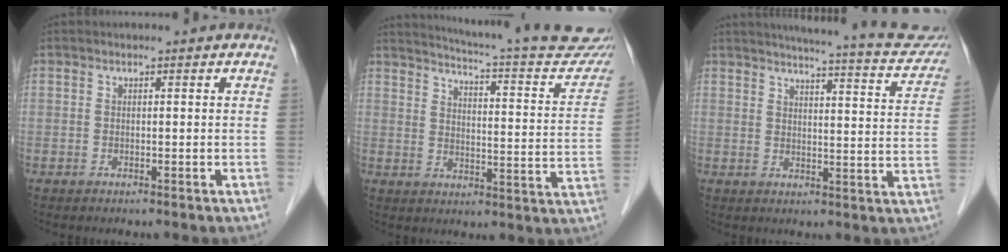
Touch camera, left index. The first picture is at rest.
{"total": 24.5, "force": [22.3, 2.5, 9.8], "torque": [-0.136, -0.069, 0.262]}
{"total": 18.2, "force": [16.7, 2.1, 7.0], "torque": [-0.085, -0.031, 0.184]}